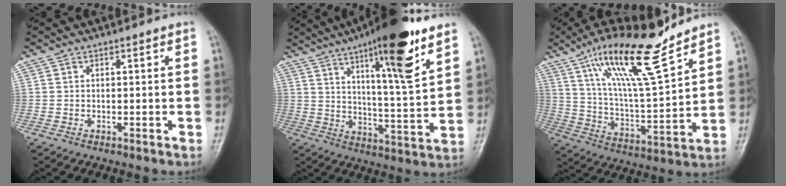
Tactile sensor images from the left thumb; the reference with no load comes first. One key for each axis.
{"total": 18.4, "fx": 10.8, "fy": 3.2, "fz": 14.5, "tx": -0.203, "ty": -0.054, "tz": 0.169}
{"total": 18.8, "fx": 13.0, "fy": 3.3, "fz": 13.2, "tx": -0.211, "ty": -0.066, "tz": 0.234}